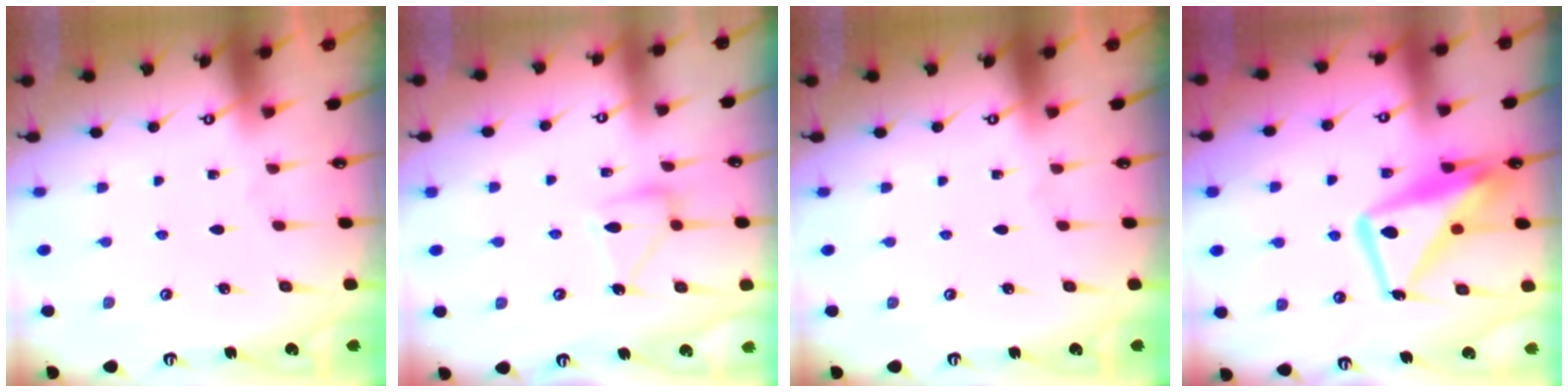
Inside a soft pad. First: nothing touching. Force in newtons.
{"total": 11.4, "press": 11.4, "slide": 0.7}
{"total": 0.0}
{"total": 14.6, "press": 14.5, "slide": 1.3}